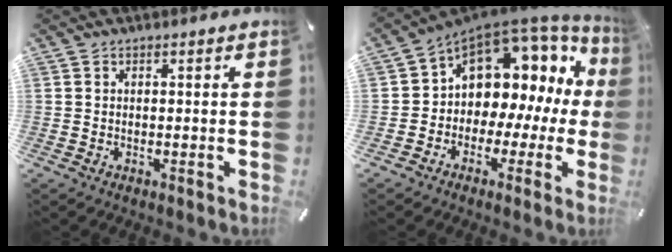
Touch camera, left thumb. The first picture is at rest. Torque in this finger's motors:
{"motor_torque": [1.94, 3.07, 1.77, -0.05, 0.22]}